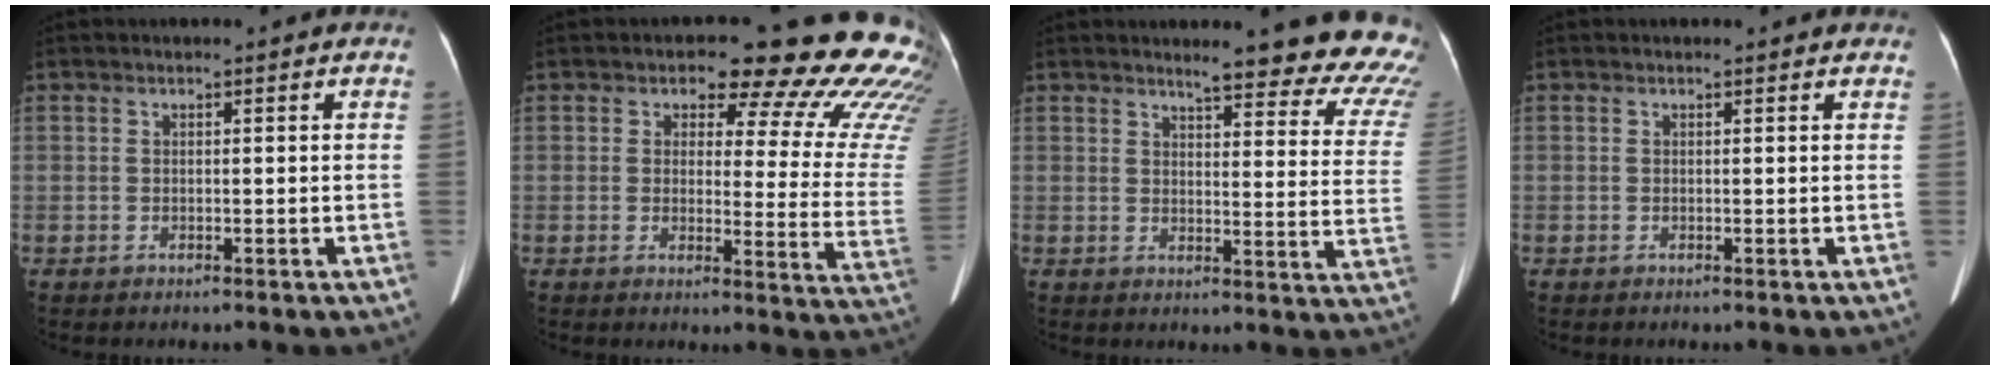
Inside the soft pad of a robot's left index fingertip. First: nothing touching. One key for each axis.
{"total": 18.9, "fx": 15.2, "fy": 5.7, "fz": 9.7, "tx": -0.094, "ty": -0.069, "tz": 0.149}
{"total": 18.4, "fx": 17.2, "fy": 2.7, "fz": 6.0, "tx": -0.039, "ty": -0.089, "tz": 0.172}
{"total": 1.3, "fx": 1.1, "fy": 0.8, "fz": 0.2, "tx": -0.006, "ty": 0.010, "tz": 0.003}